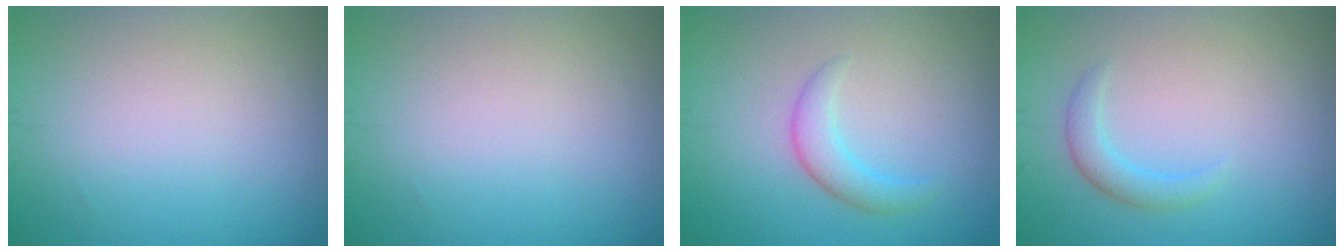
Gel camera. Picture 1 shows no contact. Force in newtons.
{"total": 0.0}
{"total": 2.2, "press": 2.2, "slide": 0.2}
{"total": 1.9, "press": 1.9, "slide": 0.1}